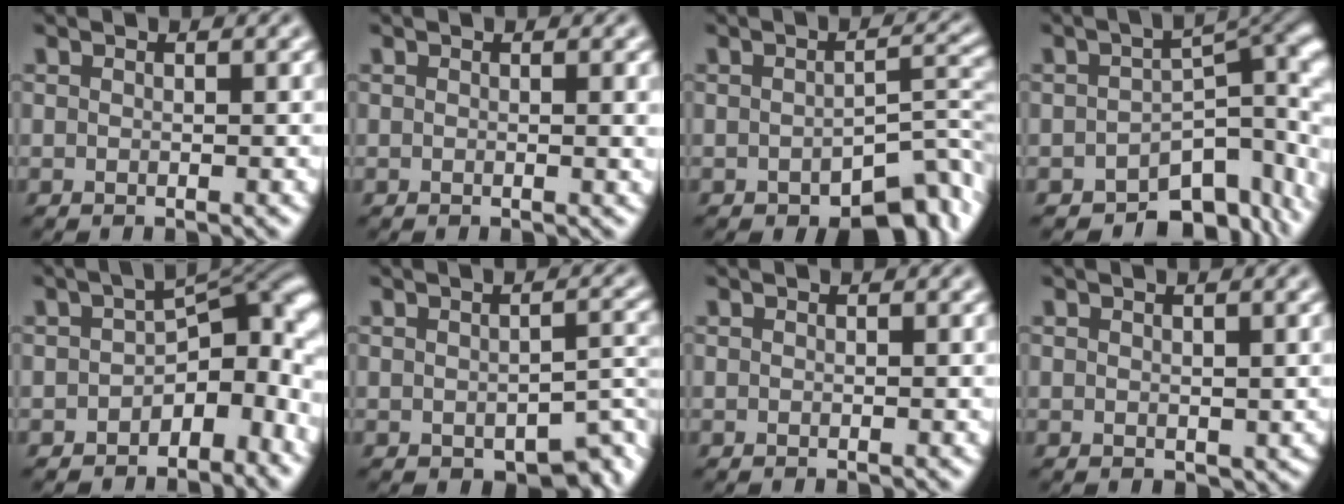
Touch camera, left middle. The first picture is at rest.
{"total": 0.8, "force": [0.1, 0.1, 0.8], "torque": [-0.009, 0.000, 0.000]}
{"total": 5.4, "force": [-2.6, 2.4, 4.1], "torque": [-0.051, 0.004, -0.034]}
{"total": 10.6, "force": [-4.9, 6.1, 7.2], "torque": [-0.073, -0.019, -0.067]}
{"total": 7.8, "force": [-2.2, 4.7, 5.9], "torque": [-0.050, 0.005, -0.044]}
{"total": 4.6, "force": [-2.2, 2.2, 3.3], "torque": [-0.039, -0.011, -0.024]}
{"total": 0.0}
{"total": 0.8, "force": [0.3, 0.6, 0.4], "torque": [-0.005, -0.005, 0.009]}